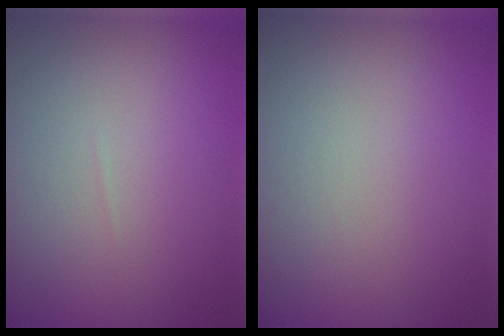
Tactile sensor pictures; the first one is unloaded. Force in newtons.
{"total": 0.0}